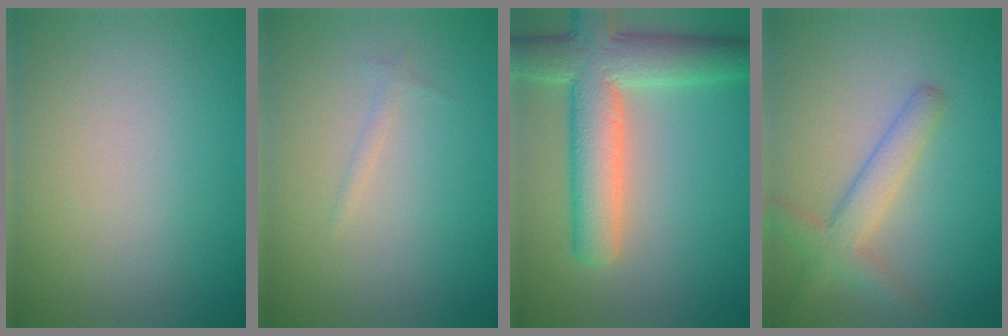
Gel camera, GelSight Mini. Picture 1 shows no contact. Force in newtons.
{"total": 0.6, "press": 0.6, "slide": 0.1}
{"total": 8.4, "press": 8.4, "slide": 0.5}
{"total": 3.4, "press": 3.4, "slide": 0.2}